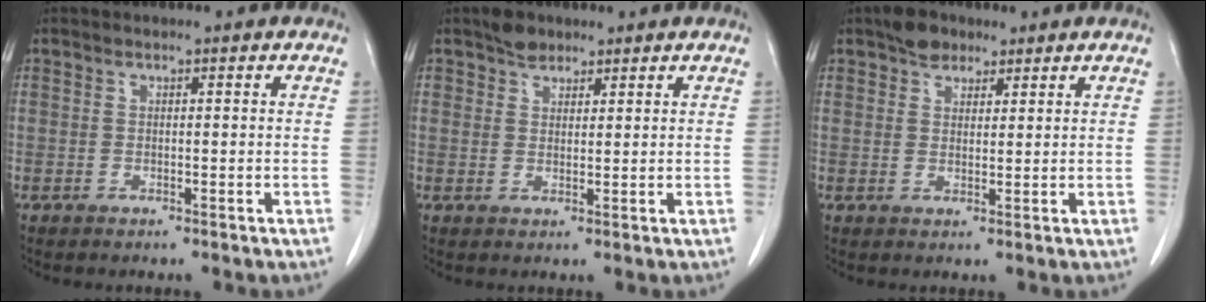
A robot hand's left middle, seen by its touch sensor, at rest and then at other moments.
{"total": 2.8, "force": [2.2, 1.6, 0.7], "torque": [-0.014, 0.007, 0.038]}
{"total": 3.9, "force": [2.8, 2.3, 1.4], "torque": [-0.026, 0.011, 0.050]}